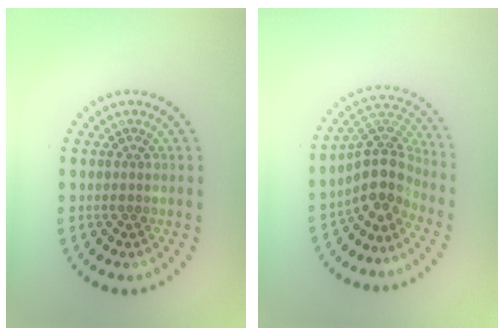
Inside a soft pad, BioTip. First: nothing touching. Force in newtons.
{"total": 4.3, "press": 3.2, "slide": 2.9}